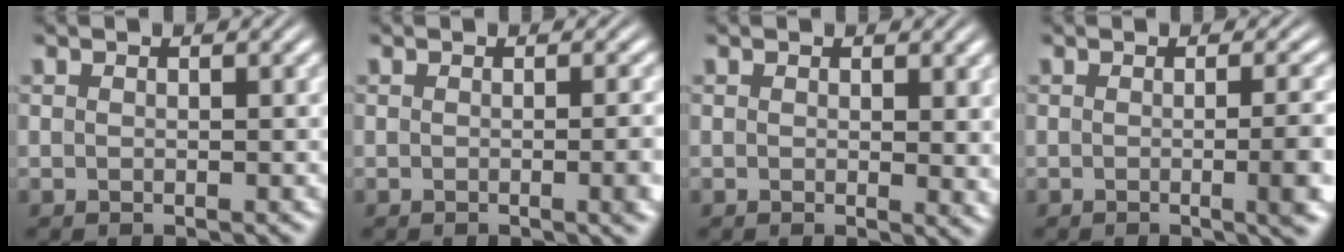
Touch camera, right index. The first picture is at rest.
{"total": 1.6, "force": [-0.4, -0.1, 1.6], "torque": [-0.016, 0.003, -0.009]}
{"total": 1.1, "force": [0.5, 0.2, 1.0], "torque": [-0.009, -0.008, 0.007]}
{"total": 3.2, "force": [-0.6, 0.2, 3.1], "torque": [-0.033, 0.005, -0.016]}